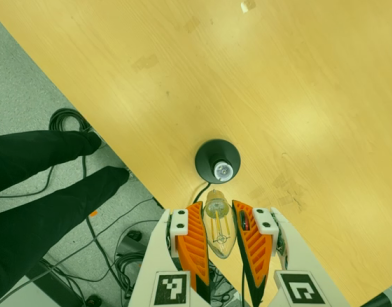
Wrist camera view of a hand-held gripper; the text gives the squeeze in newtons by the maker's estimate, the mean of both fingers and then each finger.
{"total": 19.6, "left": 21.9, "right": 17.2}